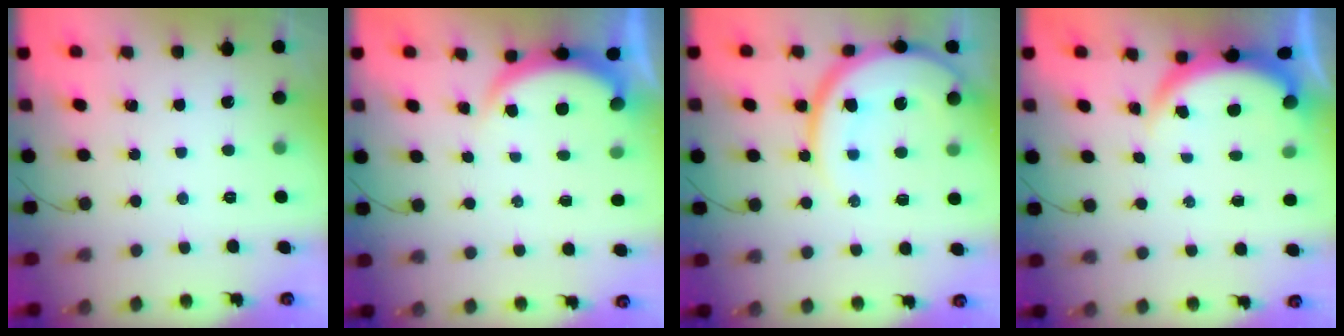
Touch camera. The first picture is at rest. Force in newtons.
{"total": 3.4, "press": 3.3, "slide": 0.6}
{"total": 16.0, "press": 15.9, "slide": 1.7}
{"total": 3.9, "press": 3.9, "slide": 0.2}